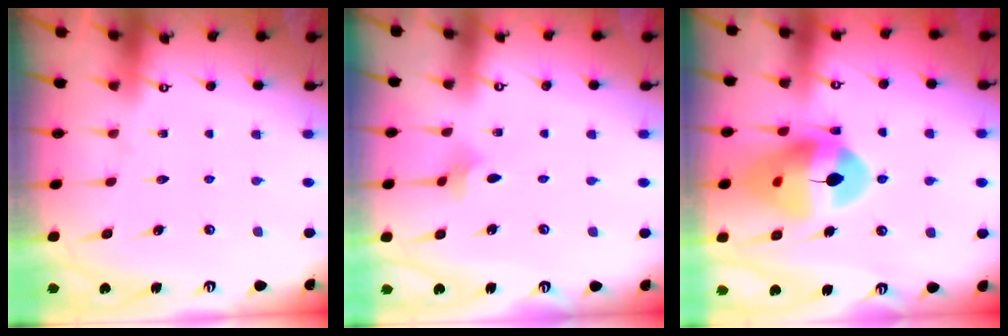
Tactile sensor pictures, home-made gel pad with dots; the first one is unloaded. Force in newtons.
{"total": 2.1, "press": 2.1, "slide": 0.4}
{"total": 14.7, "press": 14.6, "slide": 1.9}